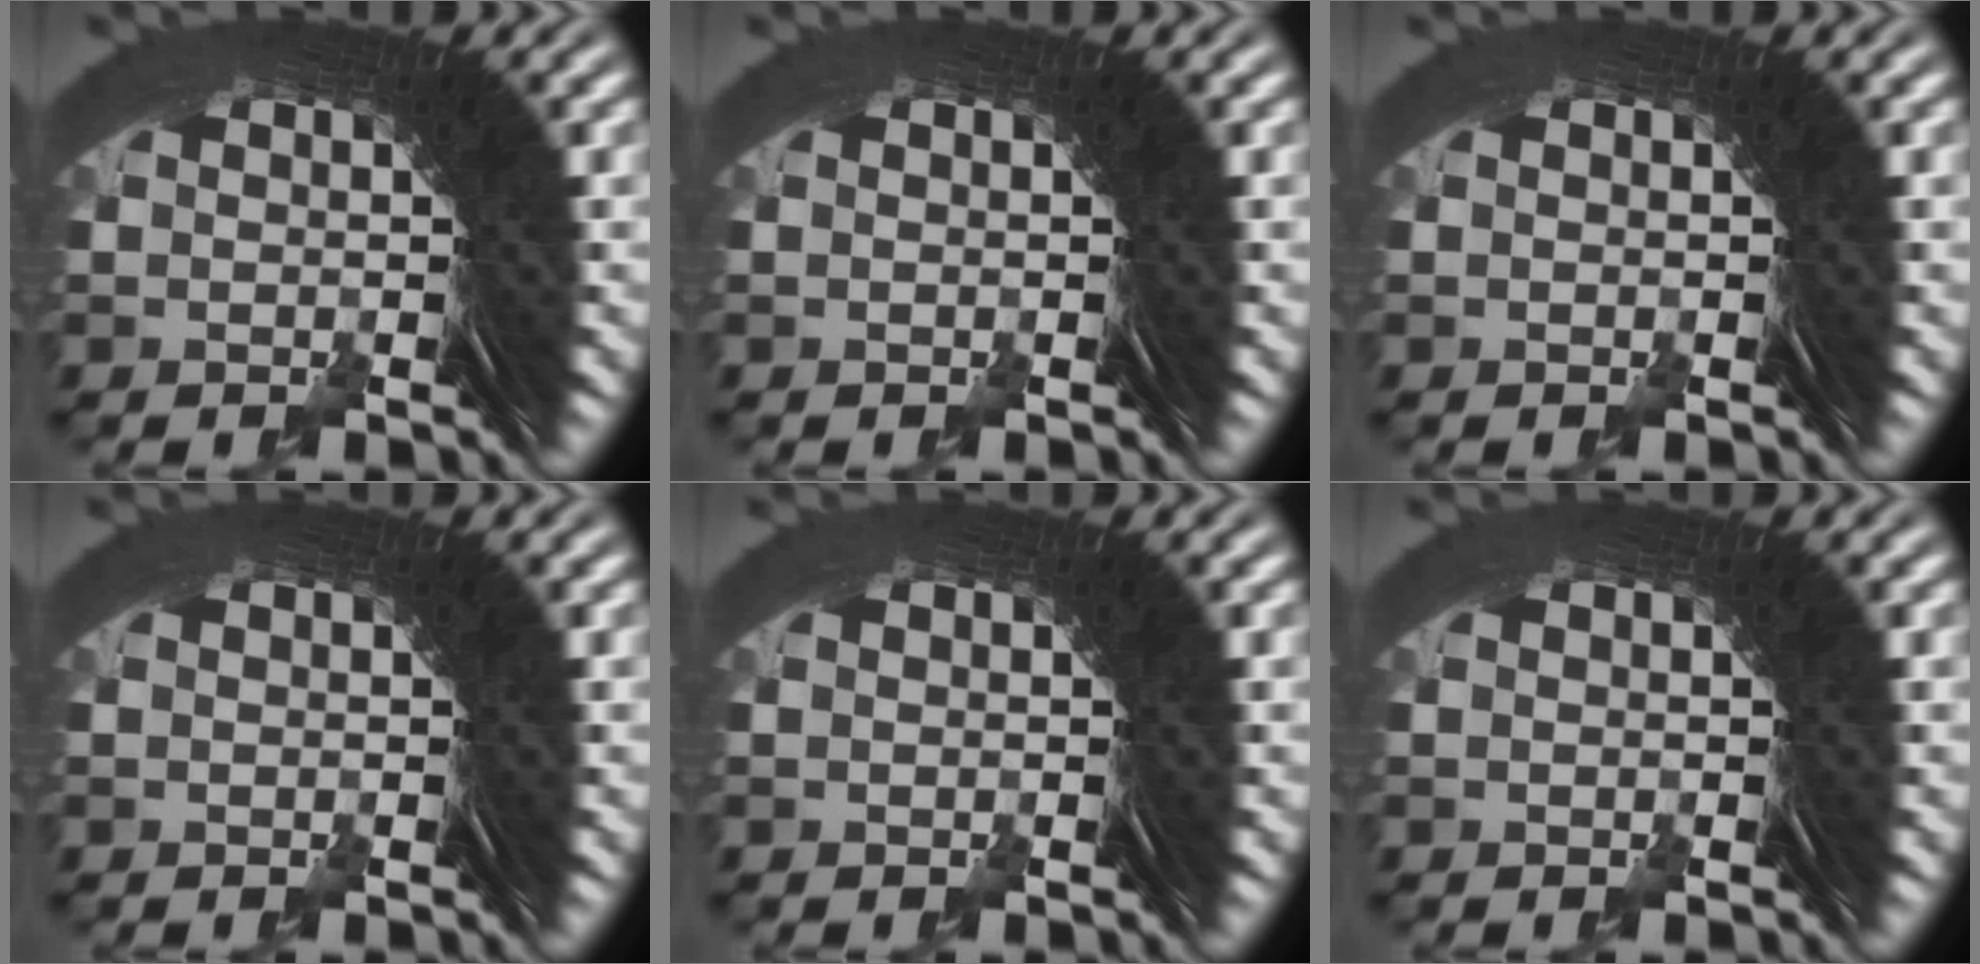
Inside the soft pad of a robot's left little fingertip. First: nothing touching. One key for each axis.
{"total": 0.0}
{"total": 0.0}
{"total": 0.0}
{"total": 0.0}
{"total": 0.0}